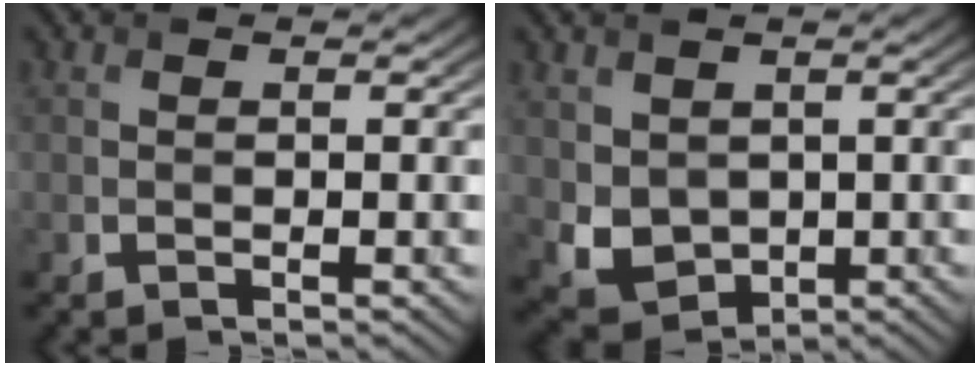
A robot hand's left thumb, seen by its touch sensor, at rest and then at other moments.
{"total": 5.0, "force": [1.0, 4.0, 2.8], "torque": [-0.080, -0.018, 0.023]}